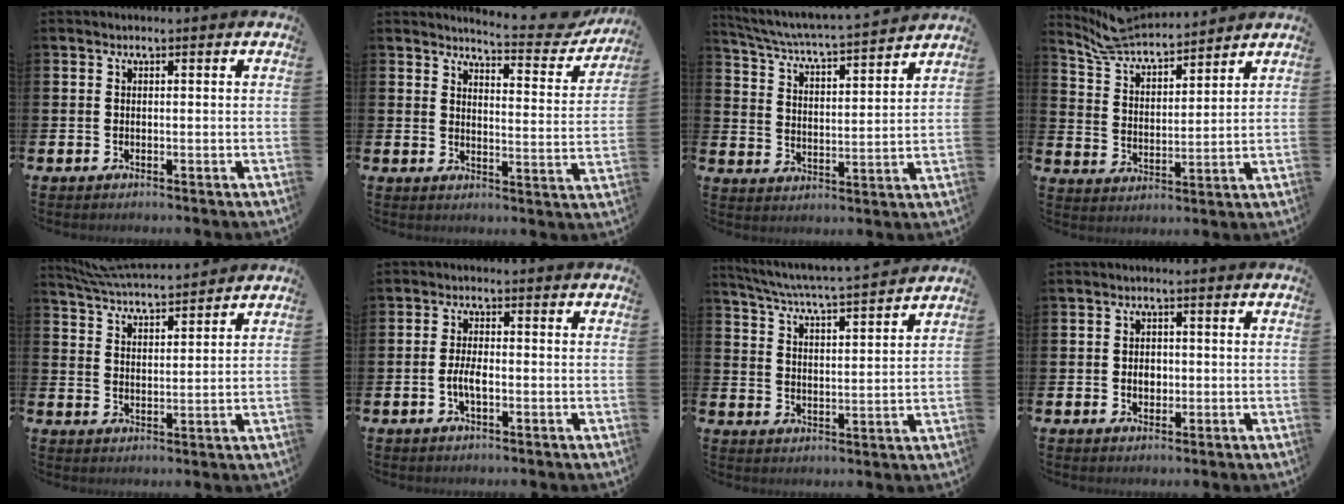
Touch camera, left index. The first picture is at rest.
{"total": 4.6, "force": [4.5, 0.2, 0.9], "torque": [-0.021, -0.041, 0.069]}
{"total": 5.0, "force": [4.8, -0.1, 1.5], "torque": [-0.055, -0.045, 0.075]}
{"total": 6.6, "force": [6.3, 1.4, 1.0], "torque": [-0.052, -0.046, 0.113]}
{"total": 5.4, "force": [5.3, 0.5, 0.9], "torque": [-0.041, -0.032, 0.094]}
{"total": 2.8, "force": [-0.8, 1.0, 2.5], "torque": [-0.043, 0.000, -0.015]}
{"total": 5.4, "force": [5.1, -0.2, 1.6], "torque": [-0.057, -0.042, 0.085]}
{"total": 2.1, "force": [-0.1, 1.6, 1.3], "torque": [-0.008, 0.000, -0.008]}